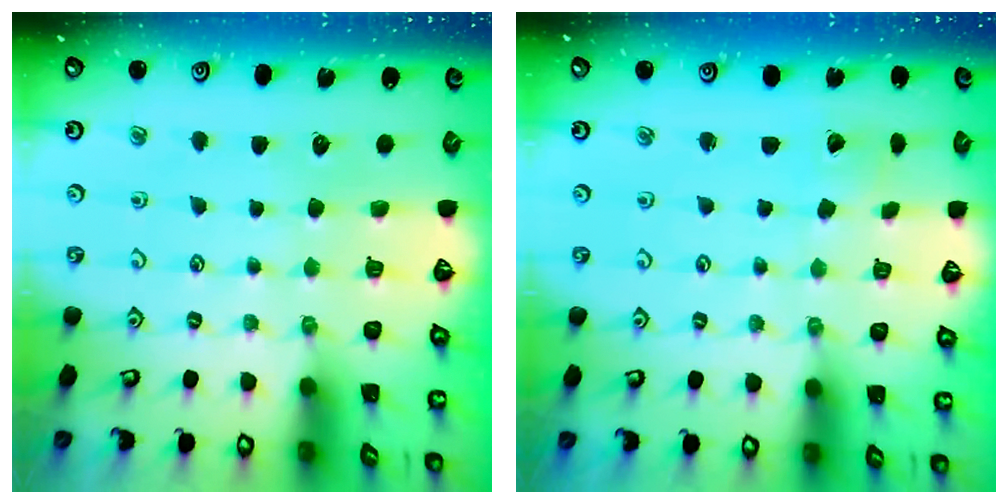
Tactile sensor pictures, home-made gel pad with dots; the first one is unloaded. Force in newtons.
{"total": 2.6, "press": 2.6, "slide": 0.4}